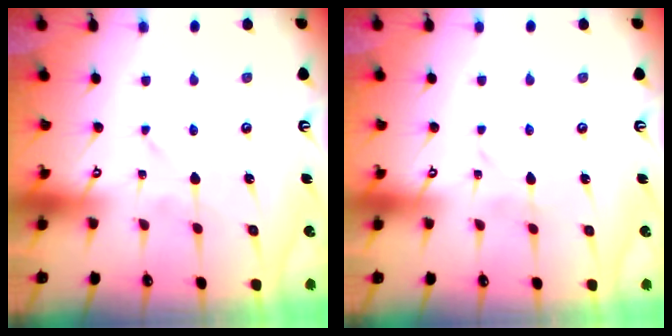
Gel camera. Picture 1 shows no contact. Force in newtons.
{"total": 2.3, "press": 2.3, "slide": 0.0}